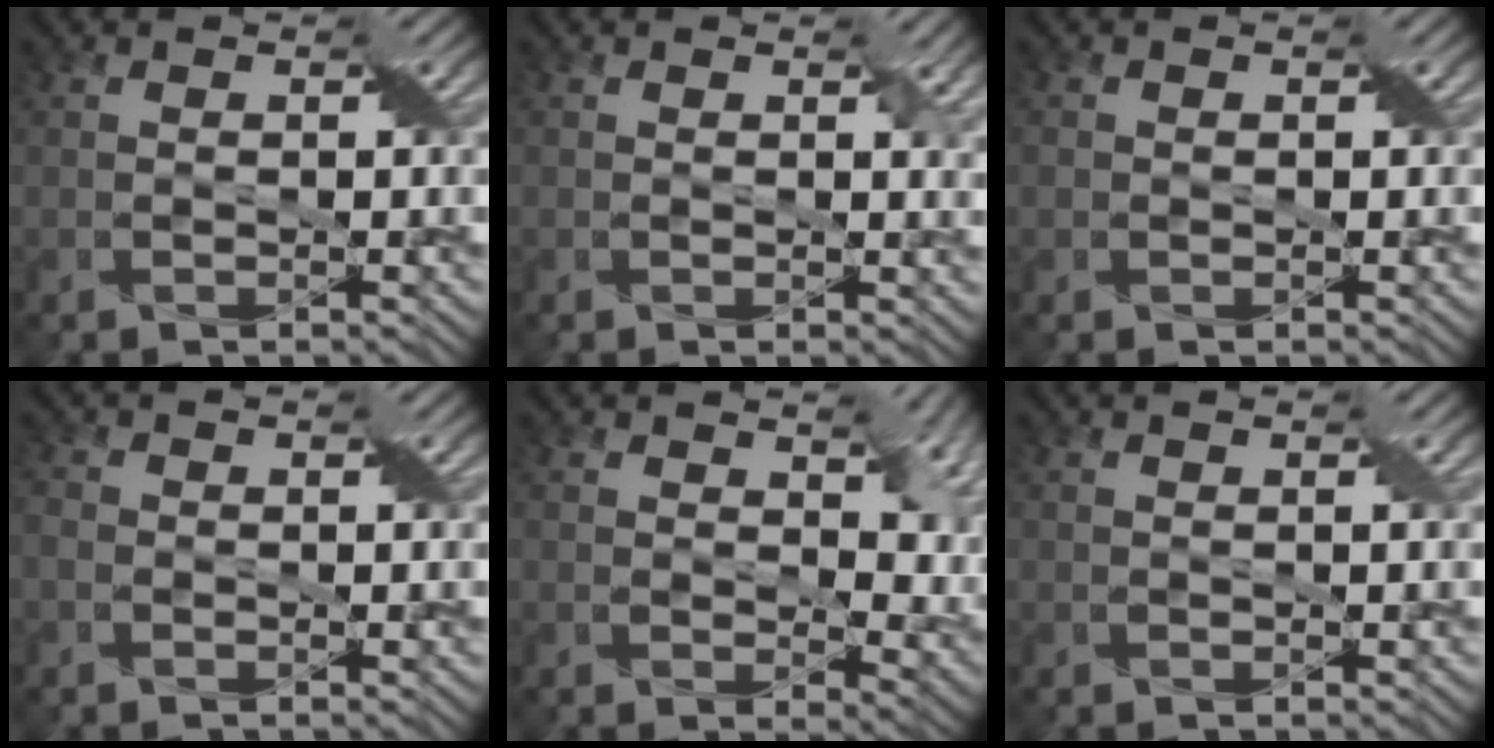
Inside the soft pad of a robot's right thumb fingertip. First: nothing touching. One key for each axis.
{"total": 1.6, "fx": 0.8, "fy": 0.6, "fz": 1.2, "tx": -0.019, "ty": -0.005, "tz": 0.015}
{"total": 0.8, "fx": 0.0, "fy": 0.8, "fz": 0.2, "tx": -0.008, "ty": 0.000, "tz": -0.002}
{"total": 1.6, "fx": -0.5, "fy": 1.3, "fz": 0.8, "tx": -0.021, "ty": 0.002, "tz": -0.016}
{"total": 8.8, "fx": 2.4, "fy": 4.9, "fz": 6.9, "tx": -0.113, "ty": -0.013, "tz": 0.042}
{"total": 0.0}